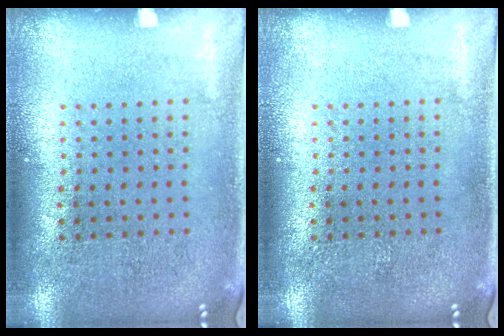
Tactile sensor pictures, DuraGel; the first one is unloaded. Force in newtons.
{"total": 0.0}